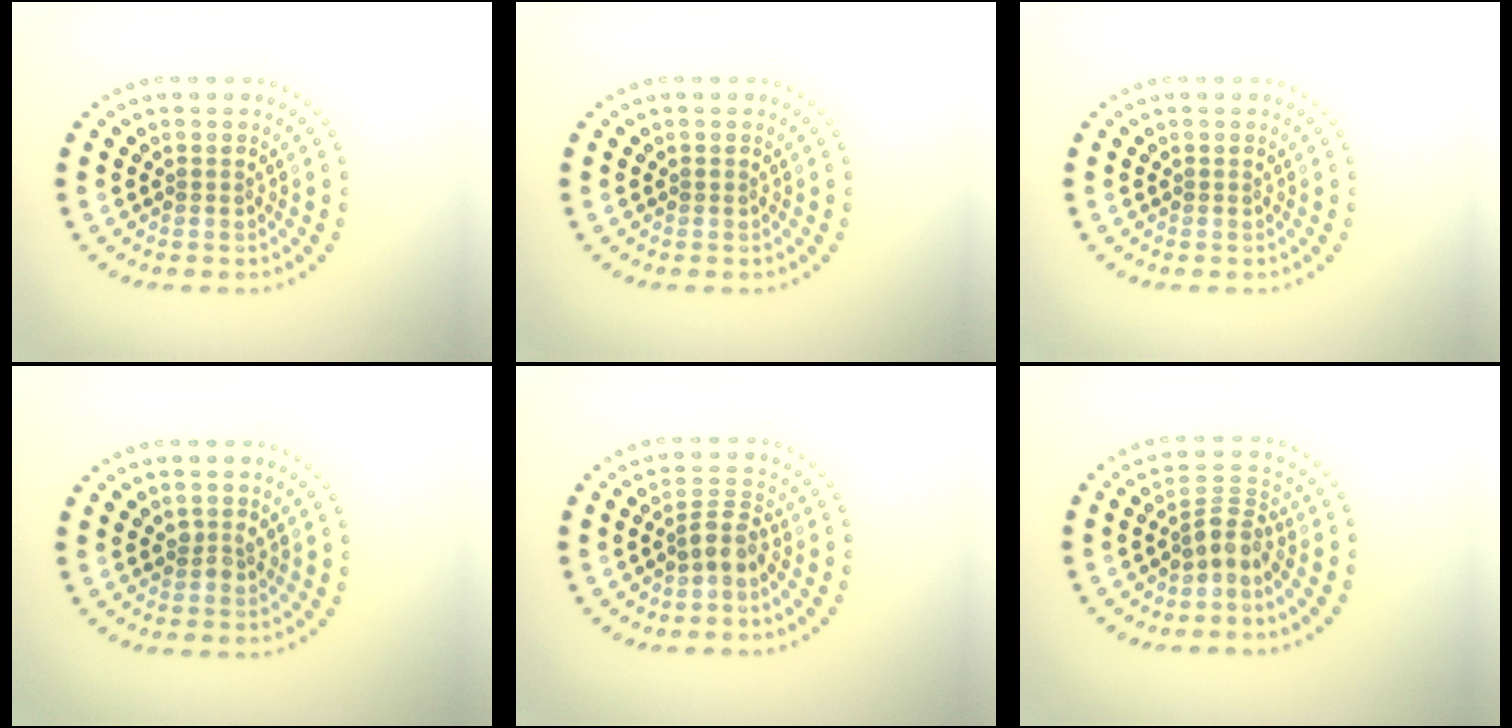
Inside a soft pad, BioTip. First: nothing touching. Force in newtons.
{"total": 0.0}
{"total": 0.0}
{"total": 0.9, "press": 0.8, "slide": 0.3}
{"total": 2.2, "press": 1.8, "slide": 1.2}
{"total": 2.7, "press": 2.0, "slide": 1.8}